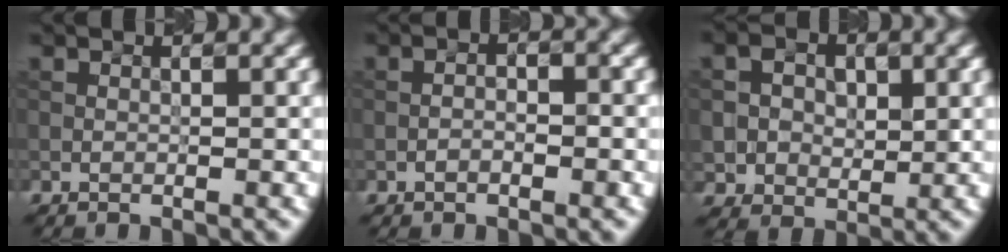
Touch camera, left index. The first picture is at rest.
{"total": 1.2, "force": [-0.8, 0.2, 0.9], "torque": [-0.021, 0.011, -0.009]}
{"total": 2.9, "force": [0.5, 2.6, 1.1], "torque": [-0.031, -0.003, 0.015]}